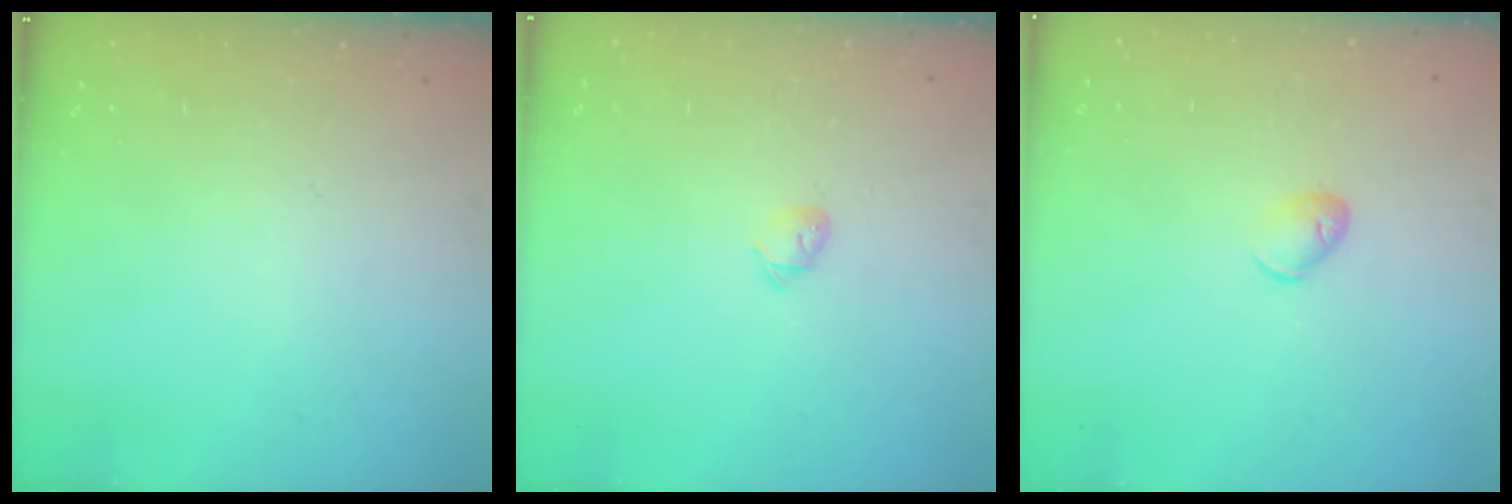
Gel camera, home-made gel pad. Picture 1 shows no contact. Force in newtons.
{"total": 4.1, "press": 4.0, "slide": 1.0}
{"total": 5.7, "press": 5.5, "slide": 1.2}